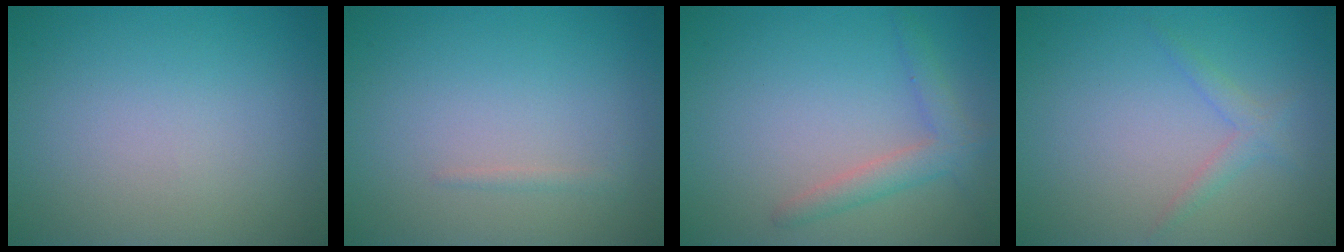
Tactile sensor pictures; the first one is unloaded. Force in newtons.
{"total": 0.6, "press": 0.6, "slide": 0.0}
{"total": 2.6, "press": 2.6, "slide": 0.0}
{"total": 1.5, "press": 1.5, "slide": 0.1}